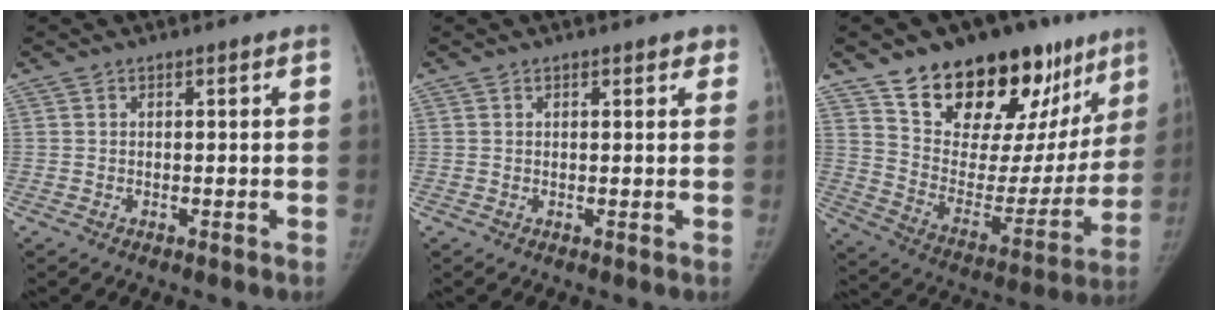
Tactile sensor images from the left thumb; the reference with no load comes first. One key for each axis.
{"total": 1.7, "fx": 1.2, "fy": 0.8, "fz": 0.9, "tx": 0.003, "ty": -0.003, "tz": 0.011}
{"total": 28.7, "fx": 19.4, "fy": 14.3, "fz": 15.7, "tx": -0.190, "ty": -0.078, "tz": 0.300}